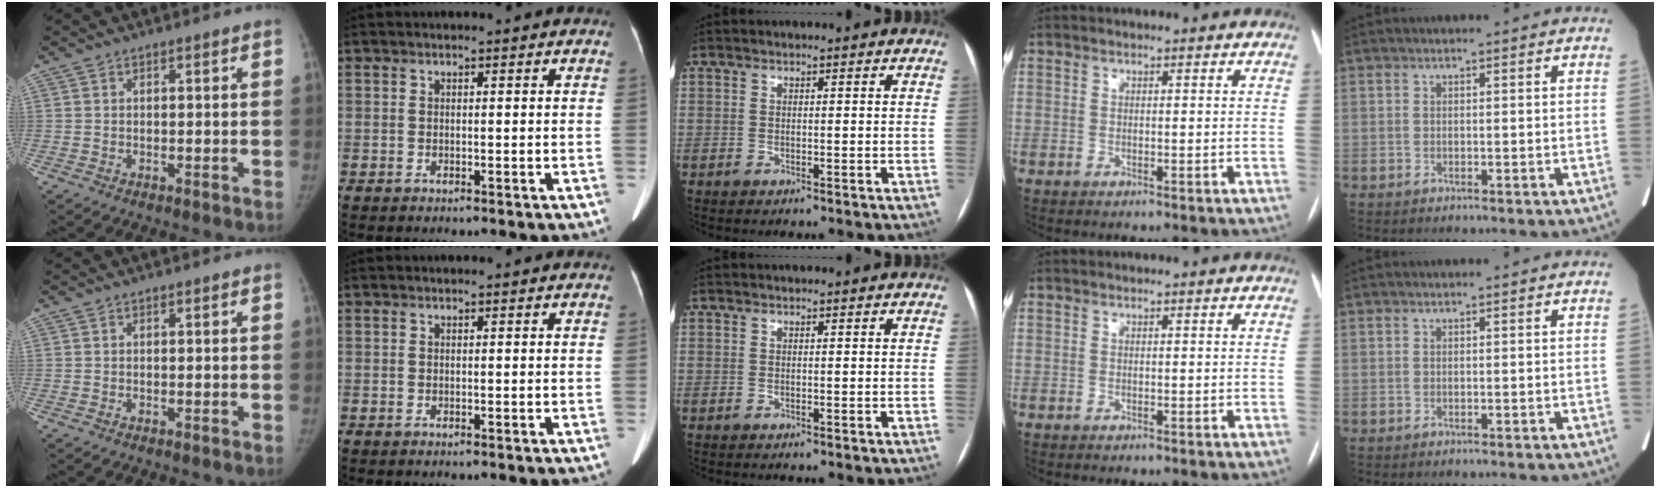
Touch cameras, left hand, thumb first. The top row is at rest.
{}